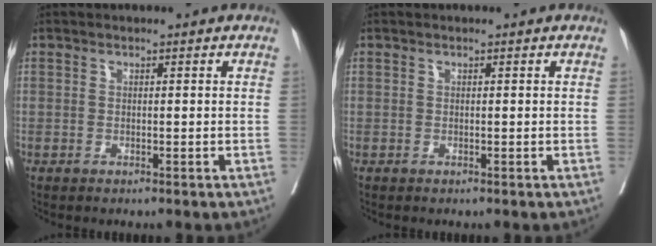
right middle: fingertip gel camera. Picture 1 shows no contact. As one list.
[{"total": 0.0}]